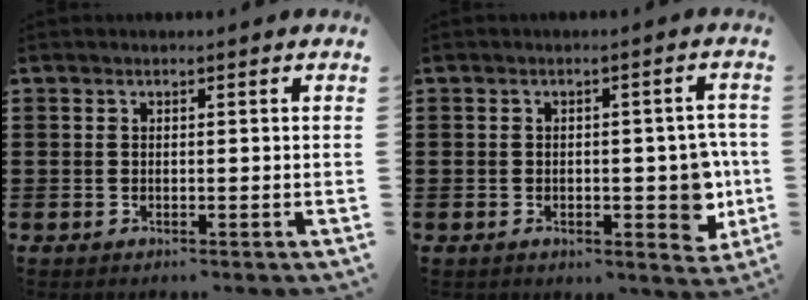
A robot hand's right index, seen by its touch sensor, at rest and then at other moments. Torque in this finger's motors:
{"motor_torque": [1.90, 0.24, 0.54, 0.08]}